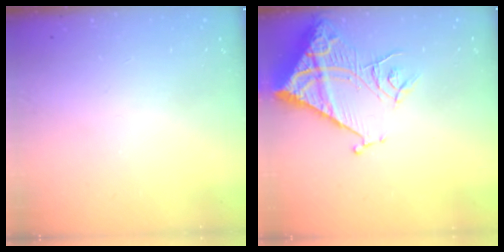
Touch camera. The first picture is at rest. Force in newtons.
{"total": 14.6, "press": 14.5, "slide": 1.6}